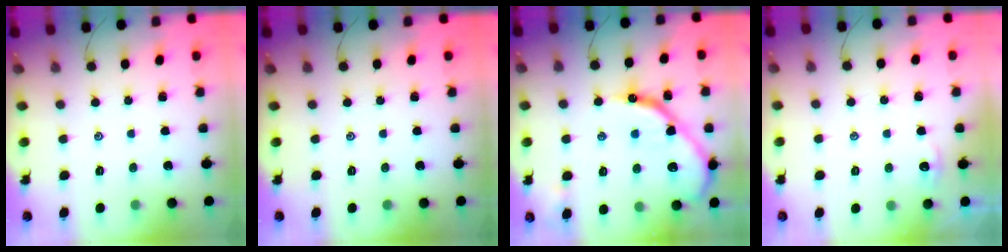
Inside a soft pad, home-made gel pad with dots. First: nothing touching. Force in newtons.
{"total": 0.0}
{"total": 17.1, "press": 17.1, "slide": 1.3}
{"total": 2.5, "press": 2.5, "slide": 0.3}